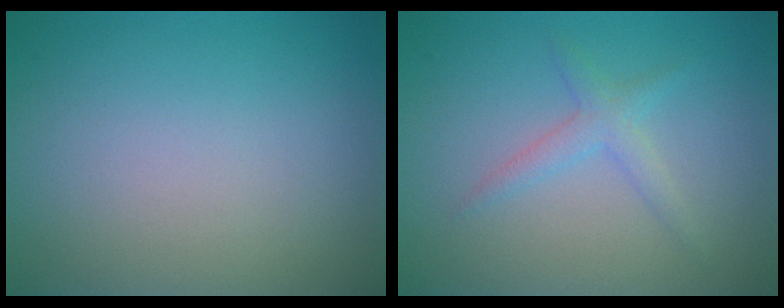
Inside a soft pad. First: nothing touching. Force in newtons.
{"total": 1.8, "press": 1.8, "slide": 0.1}